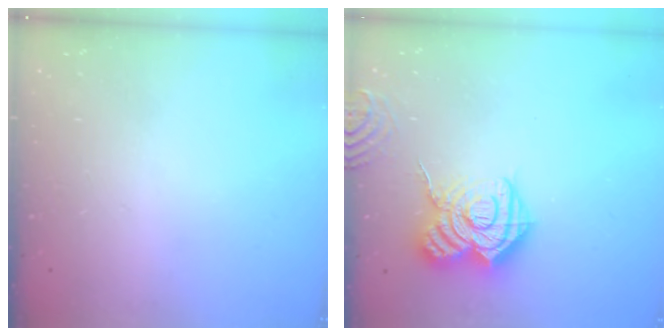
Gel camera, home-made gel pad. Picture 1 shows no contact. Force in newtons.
{"total": 17.2, "press": 17.2, "slide": 1.5}